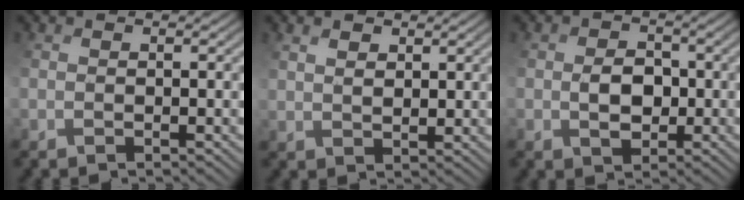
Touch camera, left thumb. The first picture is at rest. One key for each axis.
{"total": 3.1, "fx": 2.9, "fy": 1.0, "fz": 0.6, "tx": -0.017, "ty": 0.006, "tz": 0.059}
{"total": 3.7, "fx": 0.1, "fy": 2.9, "fz": 2.3, "tx": -0.033, "ty": 0.009, "tz": 0.002}